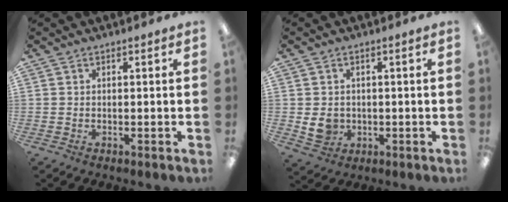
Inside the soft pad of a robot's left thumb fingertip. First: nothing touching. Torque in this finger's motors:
{"motor_torque": [-0.23, 0.24, 0.58, -0.13, 0.02]}